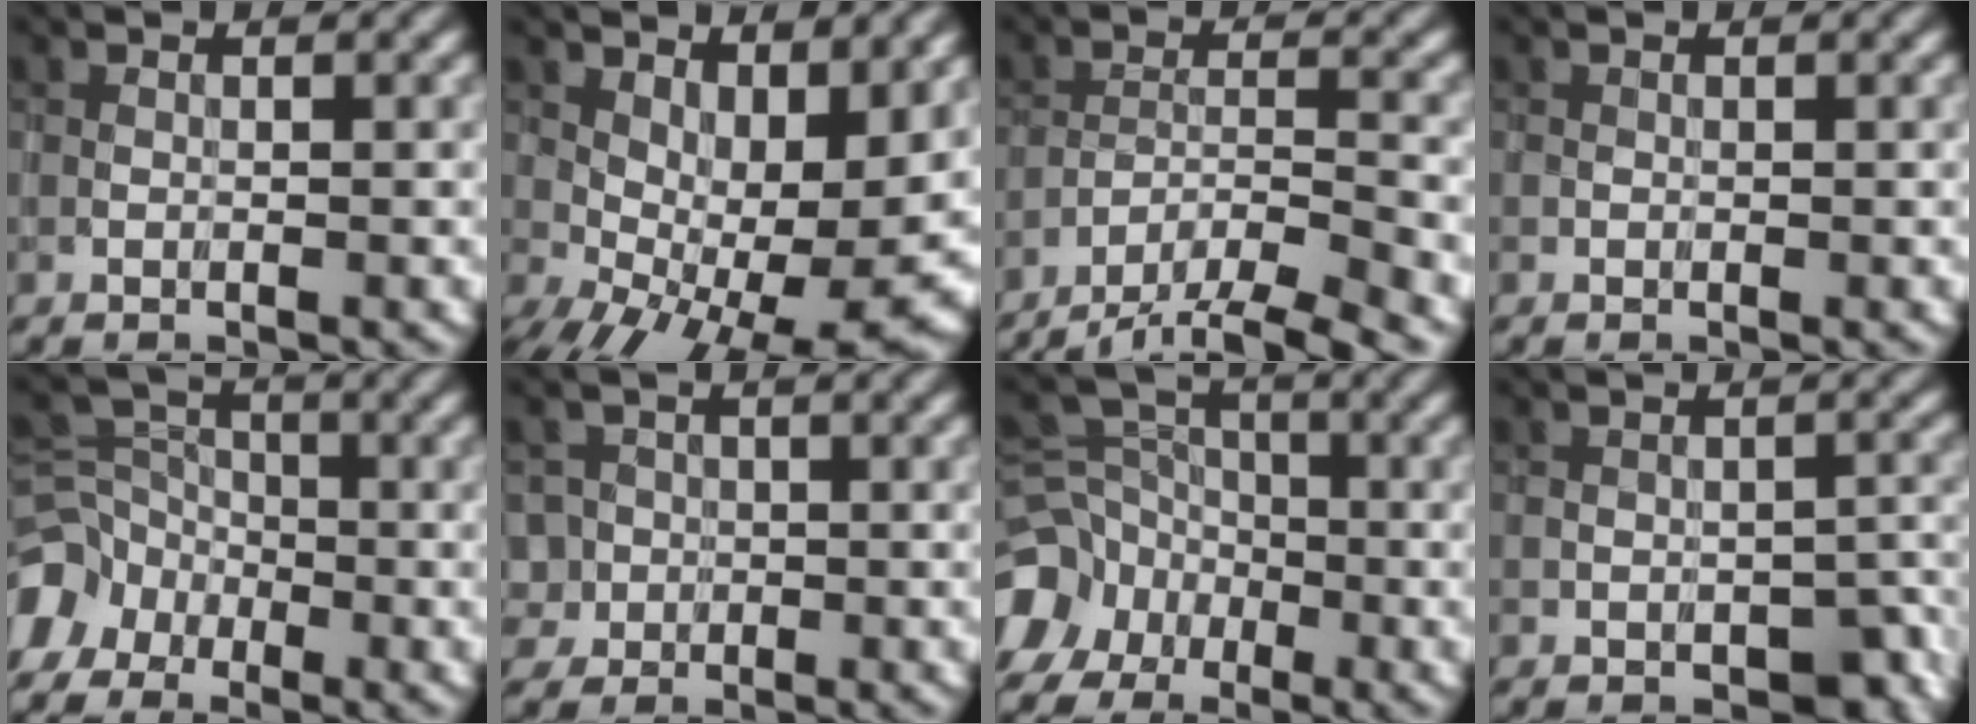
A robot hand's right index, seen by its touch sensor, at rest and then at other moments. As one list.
[{"total": 10.6, "force": [1.3, 4.9, 9.3], "torque": [-0.138, -0.007, 0.043]}, {"total": 9.0, "force": [-7.9, 1.7, 4.1], "torque": [-0.063, -0.012, -0.114]}, {"total": 0.0}, {"total": 5.6, "force": [-3.6, 4.2, 0.9], "torque": [0.006, 0.001, -0.070]}, {"total": 3.3, "force": [-0.8, 3.1, 0.3], "torque": [0.005, 0.014, -0.019]}, {"total": 8.6, "force": [-4.6, 7.1, 1.7], "torque": [-0.035, -0.026, -0.091]}, {"total": 4.4, "force": [-1.9, 2.8, 2.8], "torque": [-0.025, -0.003, -0.019]}]